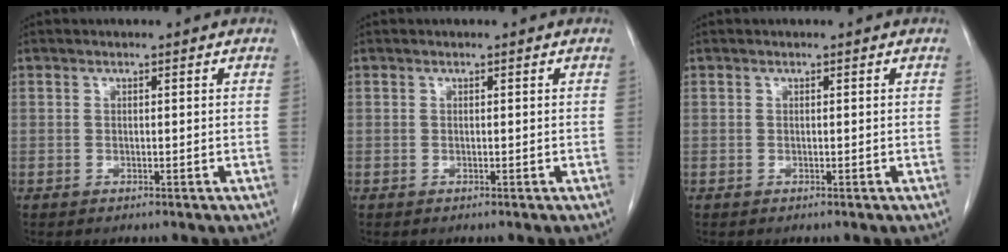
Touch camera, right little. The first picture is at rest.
{"total": 0.0}
{"total": 0.0}